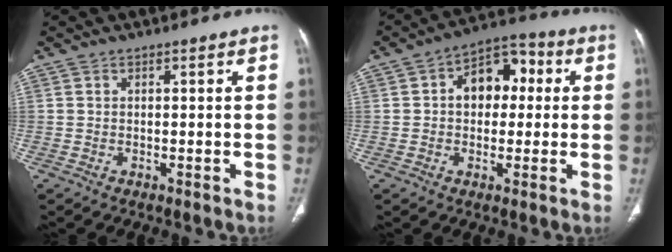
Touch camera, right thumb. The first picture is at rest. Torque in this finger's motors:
{"motor_torque": [-0.05, 1.44, 0.38, 0.71, 0.06]}